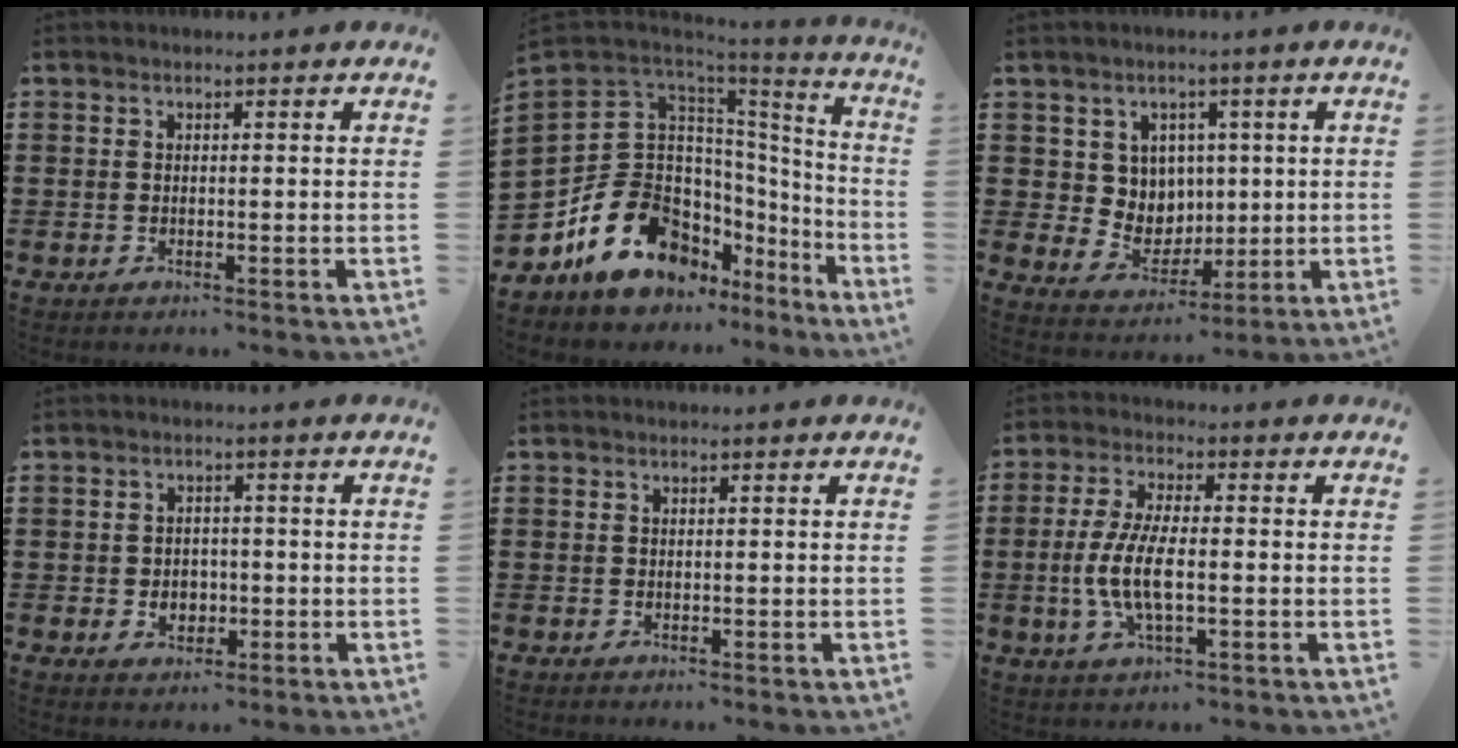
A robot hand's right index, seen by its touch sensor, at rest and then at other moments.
{"total": 17.3, "force": [-7.9, 11.6, 10.0], "torque": [-0.229, 0.013, -0.135]}
{"total": 6.0, "force": [2.4, 5.5, 0.7], "torque": [-0.038, -0.005, 0.046]}
{"total": 2.8, "force": [-0.6, 2.3, 1.5], "torque": [-0.027, 0.001, -0.017]}
{"total": 0.0}
{"total": 7.6, "force": [-1.4, 2.7, 7.0], "torque": [-0.154, -0.007, -0.032]}